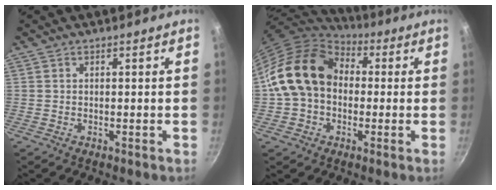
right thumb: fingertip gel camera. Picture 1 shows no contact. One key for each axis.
{"total": 16.1, "fx": 1.0, "fy": 12.3, "fz": 10.3, "tx": -0.153, "ty": 0.037, "tz": 0.007}